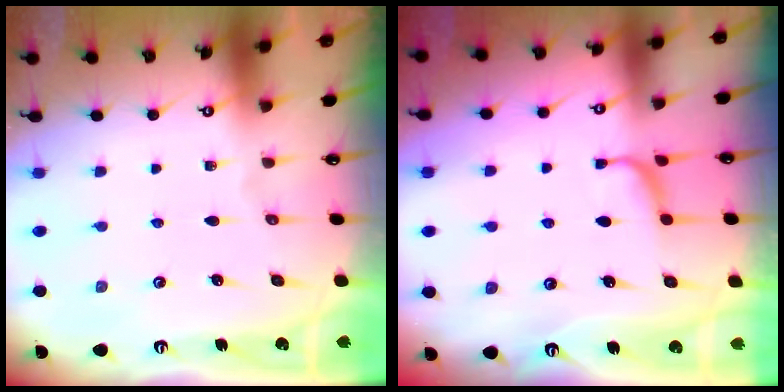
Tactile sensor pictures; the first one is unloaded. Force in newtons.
{"total": 2.4, "press": 2.3, "slide": 0.3}